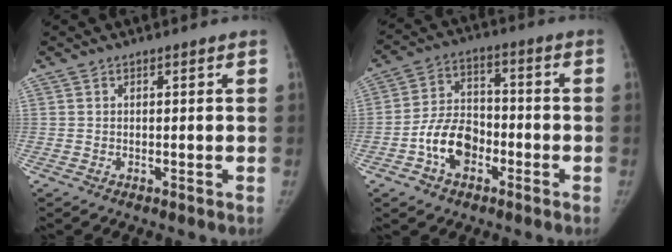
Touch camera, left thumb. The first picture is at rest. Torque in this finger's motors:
{"motor_torque": [-0.71, 1.10, 0.53, 0.93, 0.07]}